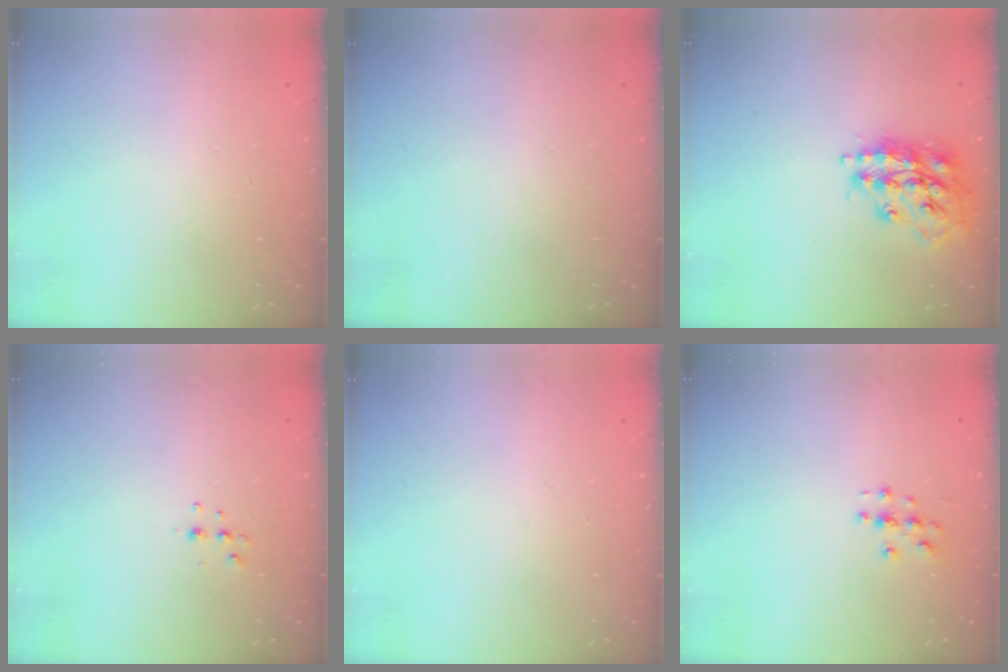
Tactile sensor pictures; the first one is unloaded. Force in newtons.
{"total": 0.0}
{"total": 17.1, "press": 17.0, "slide": 1.5}
{"total": 4.1, "press": 3.9, "slide": 1.3}
{"total": 0.0}
{"total": 2.8, "press": 2.8, "slide": 0.3}